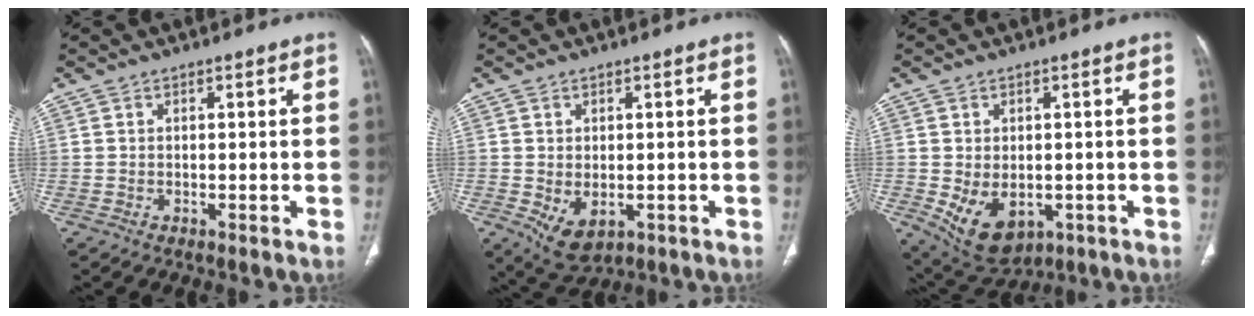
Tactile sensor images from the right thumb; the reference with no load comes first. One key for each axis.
{"total": 6.1, "fx": -1.4, "fy": 3.9, "fz": 4.4, "tx": -0.067, "ty": -0.010, "tz": -0.004}
{"total": 9.4, "fx": -2.3, "fy": 6.5, "fz": 6.5, "tx": -0.095, "ty": -0.006, "tz": -0.013}